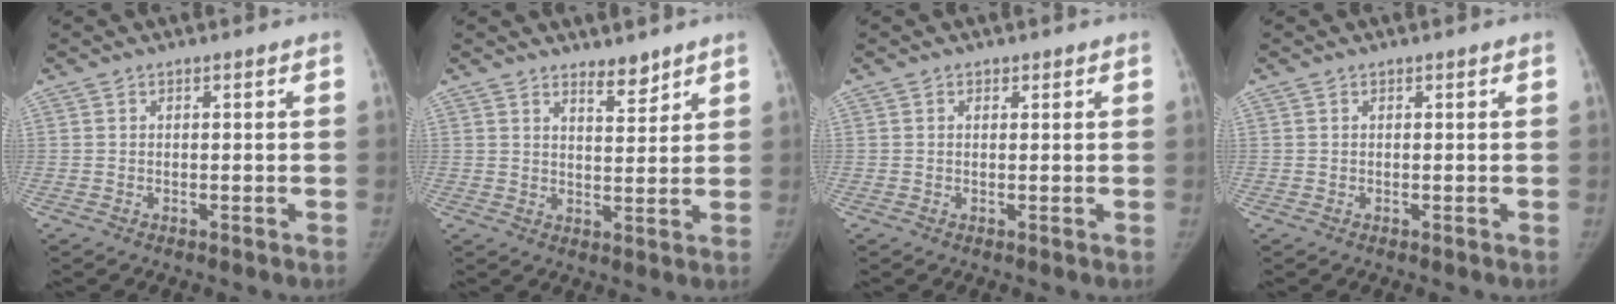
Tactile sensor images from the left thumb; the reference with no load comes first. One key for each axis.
{"total": 3.9, "fx": 3.3, "fy": 1.2, "fz": 1.7, "tx": -0.012, "ty": -0.030, "tz": 0.053}
{"total": 0.7, "fx": 0.4, "fy": 0.5, "fz": 0.3, "tx": -0.001, "ty": -0.002, "tz": 0.004}
{"total": 0.0}